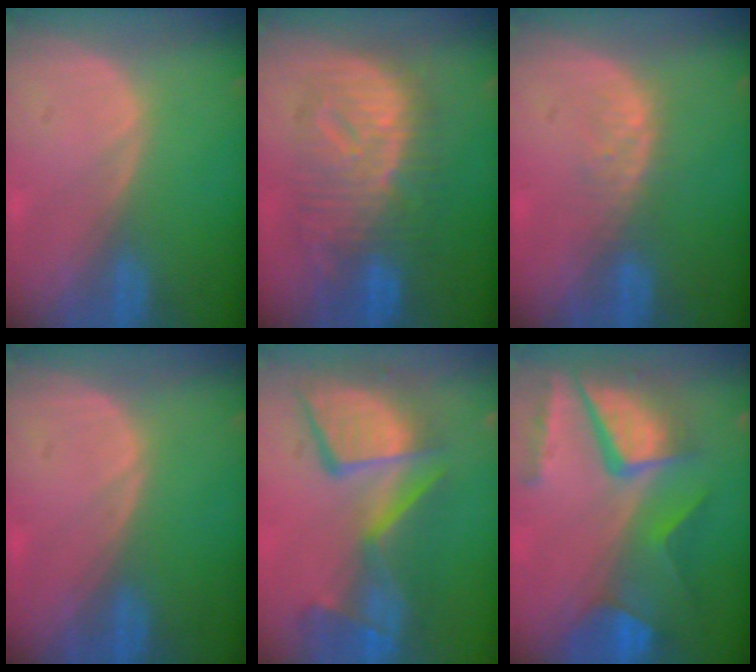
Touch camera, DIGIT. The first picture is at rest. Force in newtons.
{"total": 10.8, "press": 10.8, "slide": 0.8}
{"total": 2.8, "press": 2.8, "slide": 0.3}
{"total": 0.0}
{"total": 12.6, "press": 11.2, "slide": 5.8}
{"total": 11.4, "press": 9.5, "slide": 6.4}